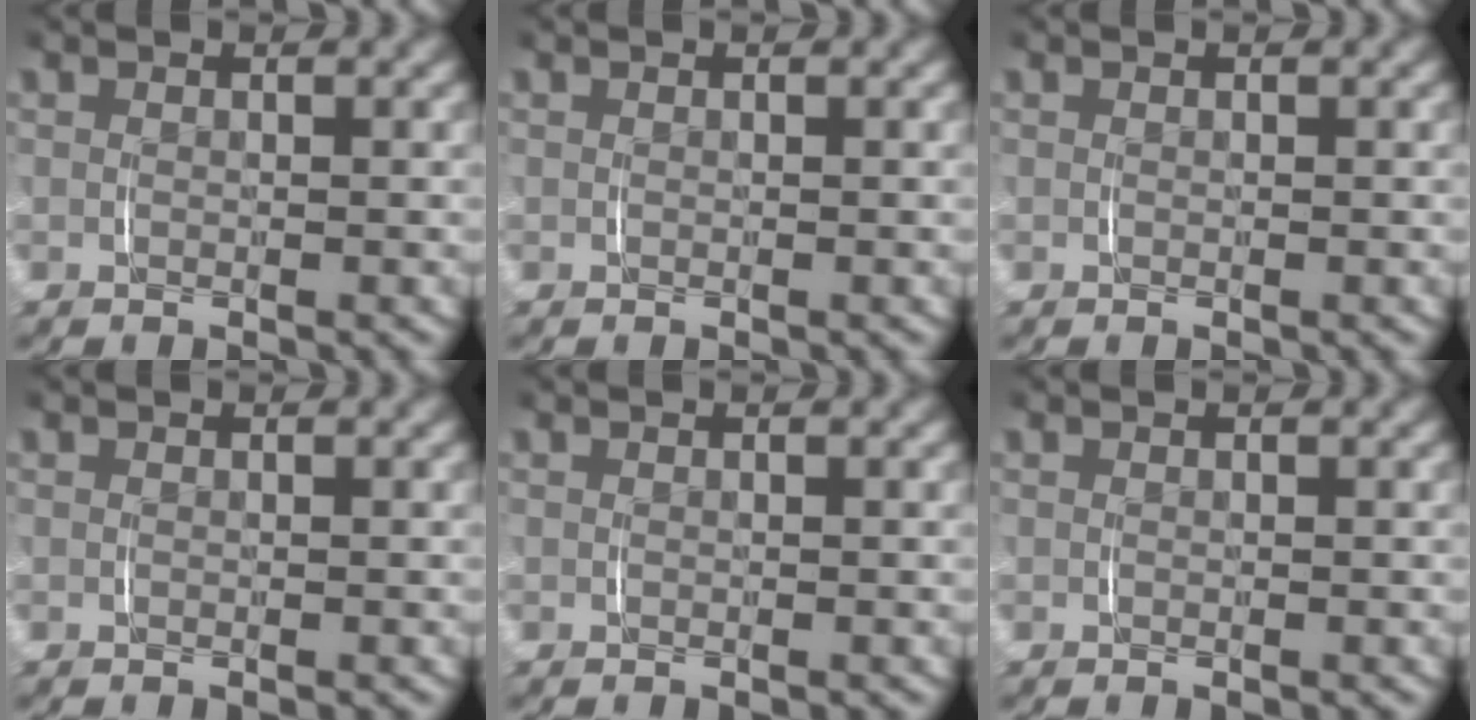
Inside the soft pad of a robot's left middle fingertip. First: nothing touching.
{"total": 0.0}
{"total": 0.0}
{"total": 0.0}
{"total": 0.0}
{"total": 0.0}